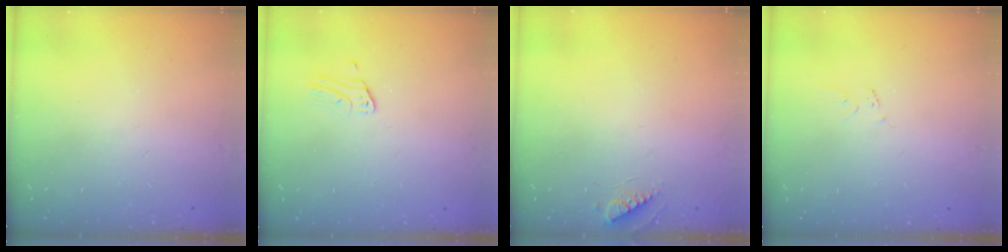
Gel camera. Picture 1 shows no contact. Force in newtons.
{"total": 2.6, "press": 2.6, "slide": 0.3}
{"total": 5.2, "press": 5.2, "slide": 0.5}
{"total": 3.5, "press": 3.5, "slide": 0.0}